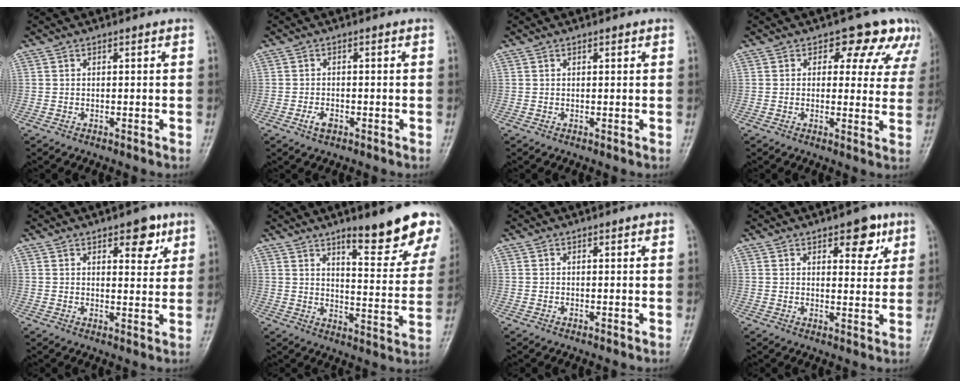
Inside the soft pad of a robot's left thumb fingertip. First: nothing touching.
{"total": 2.3, "force": [-1.2, 1.3, 1.5], "torque": [-0.031, 0.005, -0.020]}
{"total": 0.7, "force": [0.4, 0.3, 0.5], "torque": [-0.006, -0.001, 0.005]}
{"total": 9.9, "force": [6.2, 6.0, 4.9], "torque": [-0.003, -0.020, 0.052]}
{"total": 6.4, "force": [3.5, 3.0, 4.4], "torque": [-0.032, -0.017, 0.043]}
{"total": 14.8, "force": [10.1, 3.3, 10.3], "torque": [-0.096, -0.069, 0.145]}
{"total": 0.6, "force": [0.3, 0.2, 0.4], "torque": [-0.006, 0.000, 0.003]}
{"total": 7.1, "force": [3.8, 3.4, 4.9], "torque": [-0.035, -0.017, 0.046]}